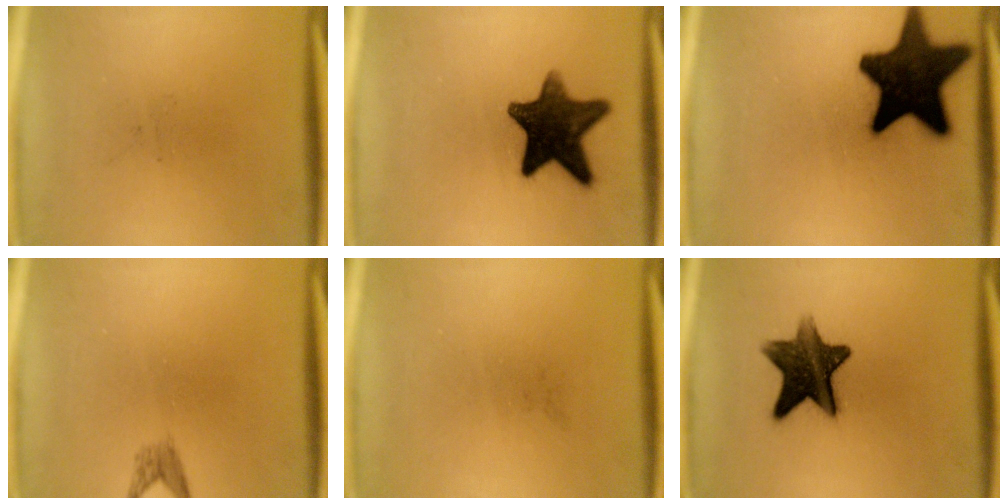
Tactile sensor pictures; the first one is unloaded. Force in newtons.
{"total": 13.4}
{"total": 19.4}
{"total": 1.4}
{"total": 0.0}
{"total": 11.6}